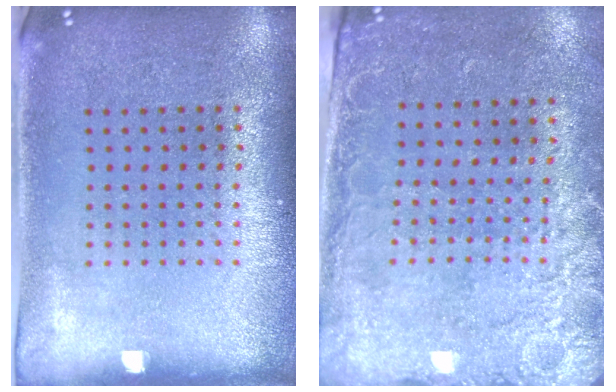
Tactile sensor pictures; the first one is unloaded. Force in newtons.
{"total": 2.6, "press": 2.2, "slide": 1.4}